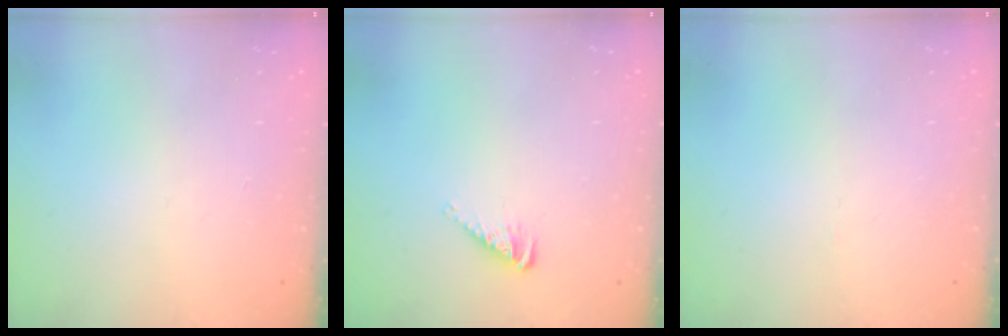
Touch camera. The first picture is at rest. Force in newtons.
{"total": 5.3, "press": 5.2, "slide": 0.6}
{"total": 0.0}